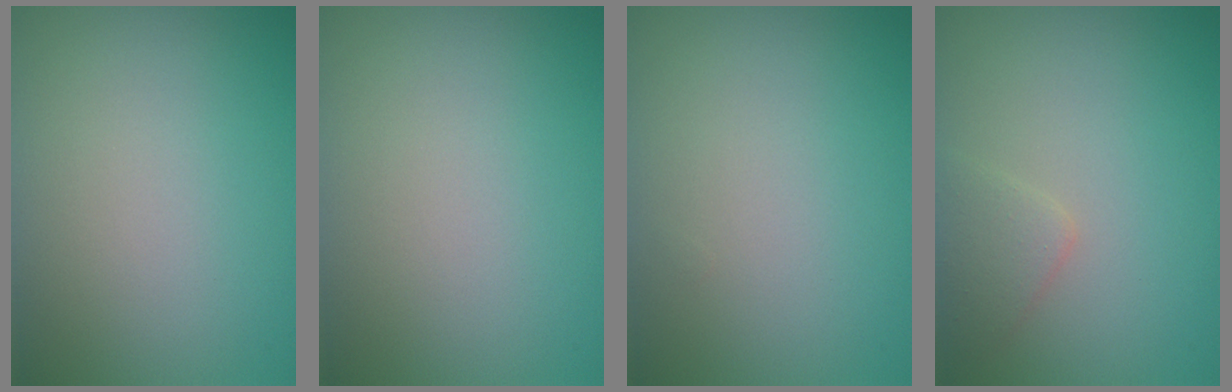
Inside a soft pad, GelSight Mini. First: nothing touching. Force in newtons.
{"total": 0.0}
{"total": 0.0}
{"total": 1.6, "press": 1.6, "slide": 0.1}